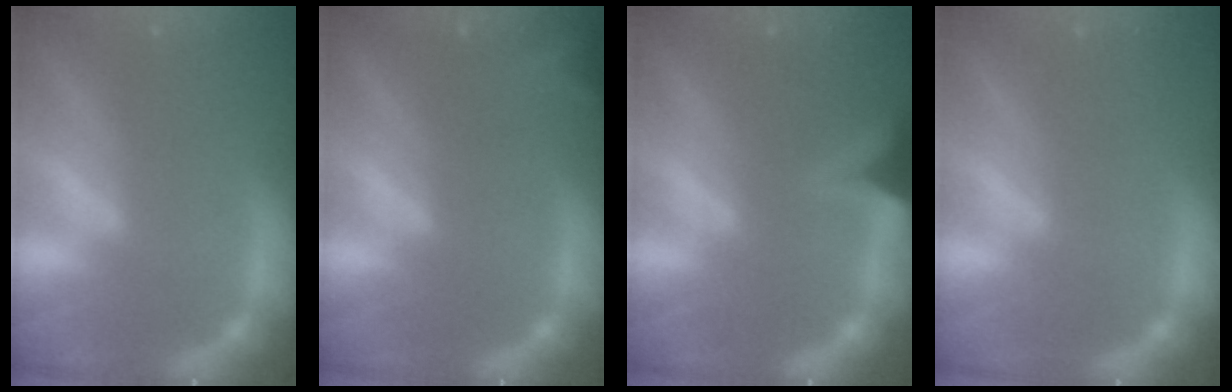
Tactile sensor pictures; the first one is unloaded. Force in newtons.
{"total": 2.9}
{"total": 5.0}
{"total": 0.0}